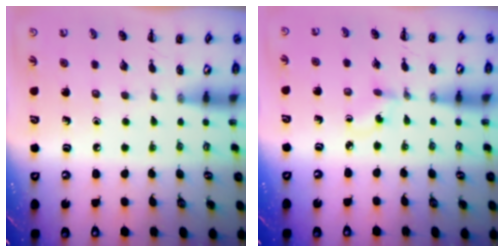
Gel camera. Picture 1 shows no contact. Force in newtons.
{"total": 2.1, "press": 1.9, "slide": 0.9}